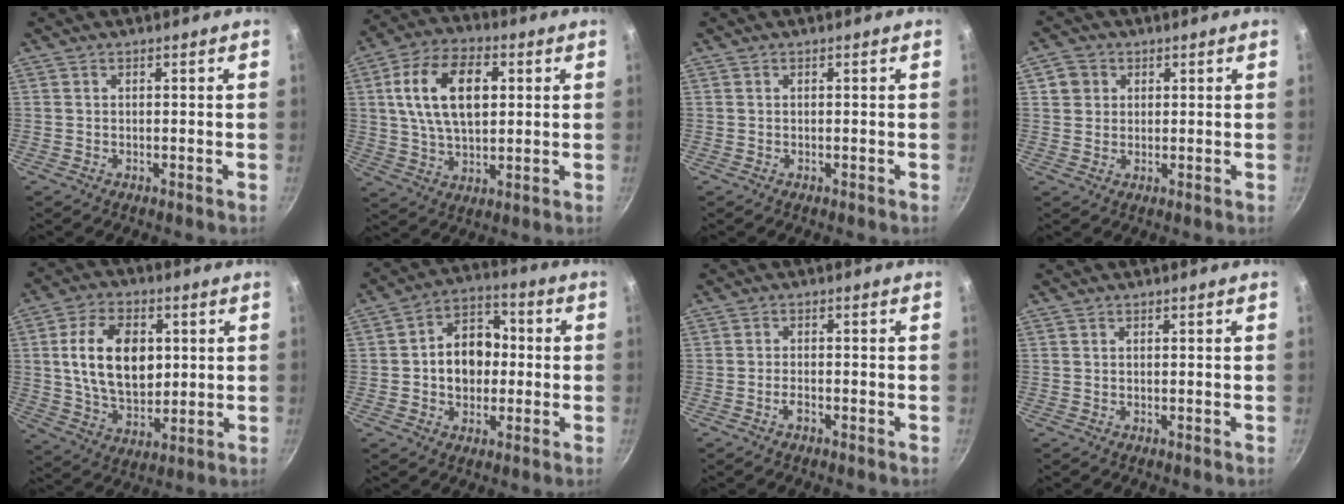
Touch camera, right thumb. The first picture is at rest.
{"total": 15.4, "force": [3.3, 9.1, 12.0], "torque": [-0.197, 0.006, 0.054]}
{"total": 0.0}
{"total": 4.1, "force": [1.3, 3.7, 1.1], "torque": [0.002, 0.006, 0.018]}
{"total": 15.3, "force": [2.5, 9.8, 11.4], "torque": [-0.176, -0.006, 0.046]}
{"total": 11.5, "force": [-0.2, 8.9, 7.2], "torque": [-0.068, 0.024, -0.015]}
{"total": 1.8, "force": [-1.1, 0.7, 1.2], "torque": [-0.025, 0.013, -0.024]}
{"total": 0.0}